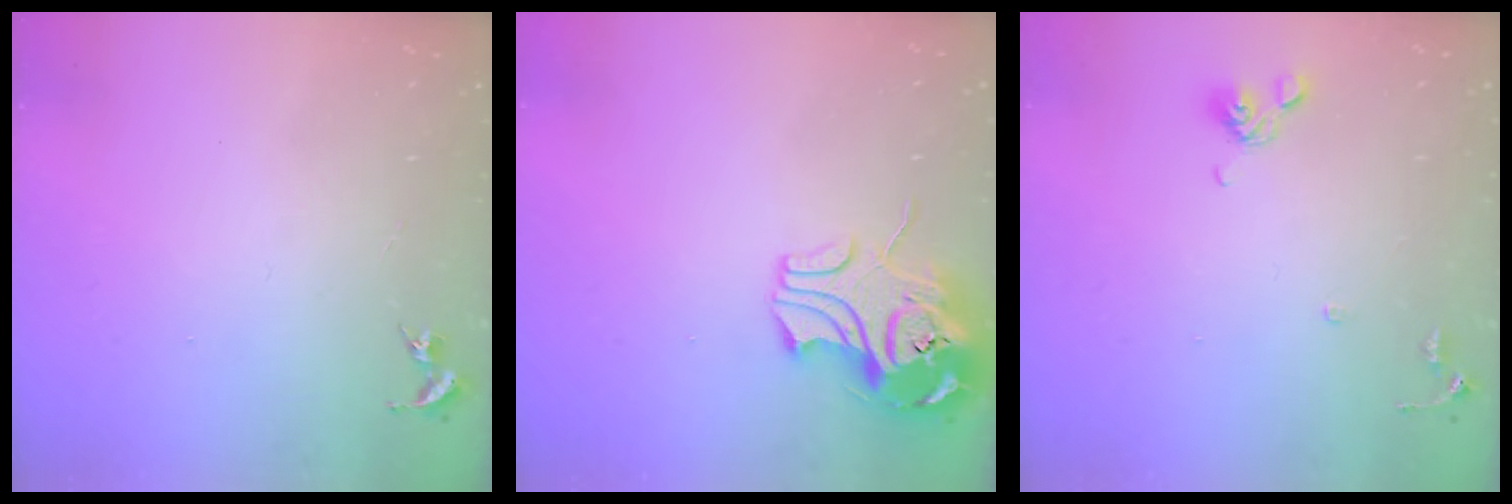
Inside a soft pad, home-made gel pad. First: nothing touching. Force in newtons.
{"total": 11.7, "press": 11.5, "slide": 1.7}
{"total": 7.6, "press": 7.3, "slide": 2.1}